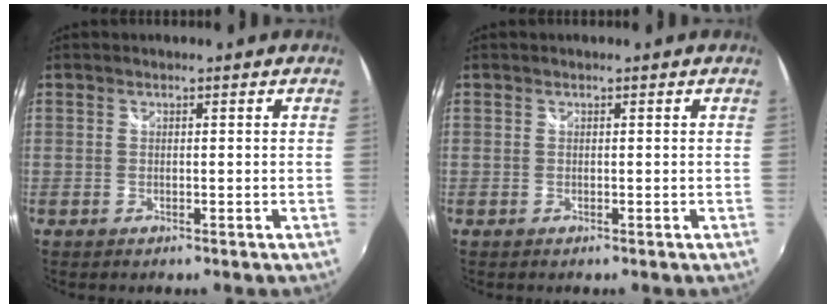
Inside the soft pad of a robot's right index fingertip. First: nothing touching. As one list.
[{"total": 0.0}]